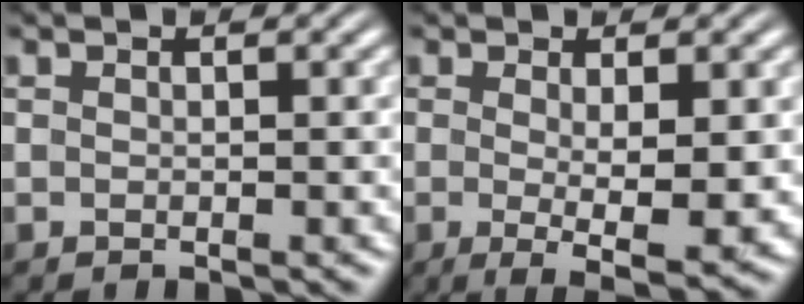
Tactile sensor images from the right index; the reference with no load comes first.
{"total": 5.2, "force": [-1.8, 1.3, 4.7], "torque": [-0.079, -0.036, -0.014]}